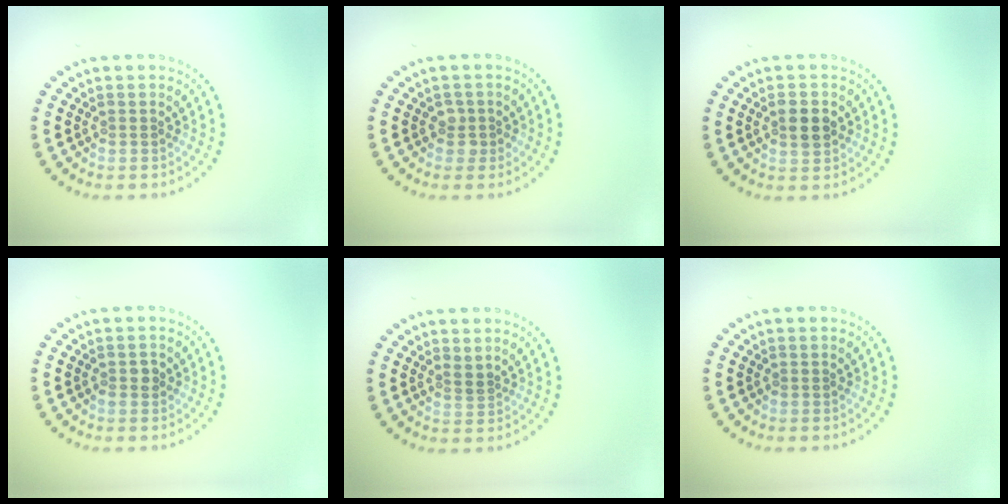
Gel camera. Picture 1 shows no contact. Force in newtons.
{"total": 1.3, "press": 1.1, "slide": 0.6}
{"total": 2.8, "press": 2.8, "slide": 0.2}
{"total": 1.0, "press": 1.0, "slide": 0.2}
{"total": 0.6, "press": 0.4, "slide": 0.5}
{"total": 0.0}